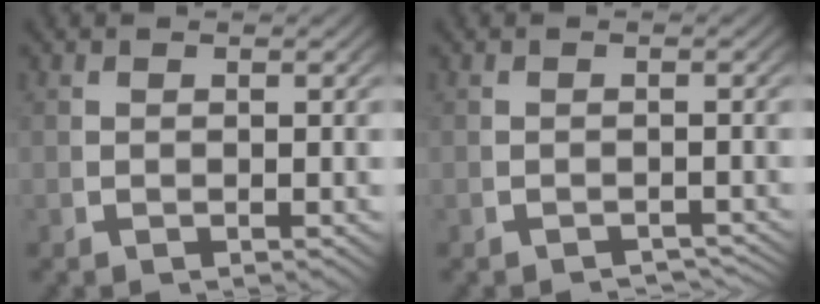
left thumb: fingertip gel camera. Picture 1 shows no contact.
{"total": 3.3, "force": [-3.3, 0.4, 0.5], "torque": [-0.002, -0.006, -0.047]}